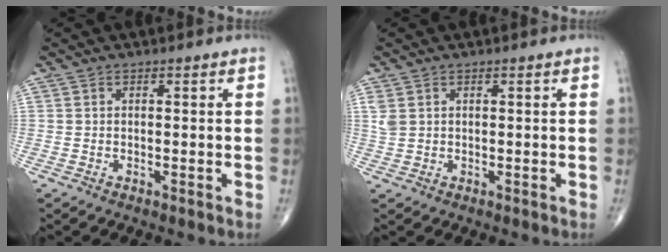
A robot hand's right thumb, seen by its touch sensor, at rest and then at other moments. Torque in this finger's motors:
{"motor_torque": [0.44, 0.75, 0.32, 0.25, 0.00]}